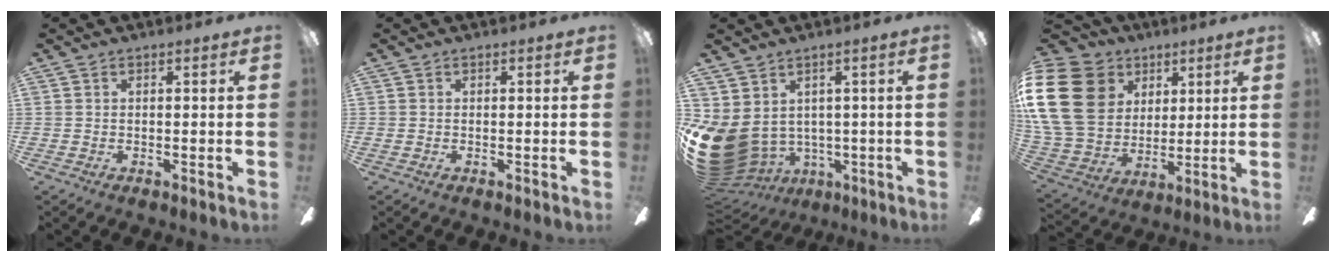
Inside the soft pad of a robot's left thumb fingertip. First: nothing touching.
{"total": 0.0}
{"total": 11.5, "force": [-1.4, 9.0, 7.0], "torque": [-0.176, -0.014, -0.019]}
{"total": 24.5, "force": [7.0, 19.4, 13.2], "torque": [-0.297, -0.014, 0.141]}